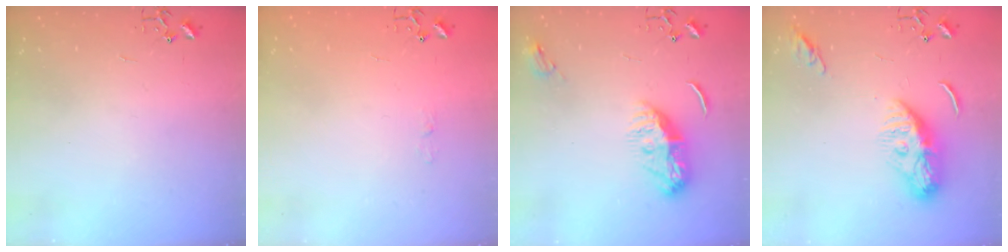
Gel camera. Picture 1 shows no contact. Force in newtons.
{"total": 3.6, "press": 3.6, "slide": 0.4}
{"total": 11.6, "press": 11.6, "slide": 0.3}
{"total": 10.8, "press": 10.7, "slide": 1.0}